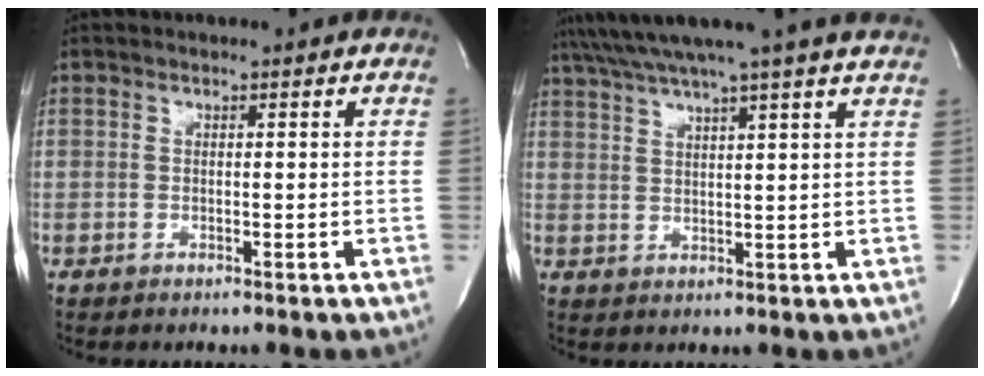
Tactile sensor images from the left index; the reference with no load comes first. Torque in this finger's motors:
{"motor_torque": [-0.01, -0.25, 0.45, 0.17]}